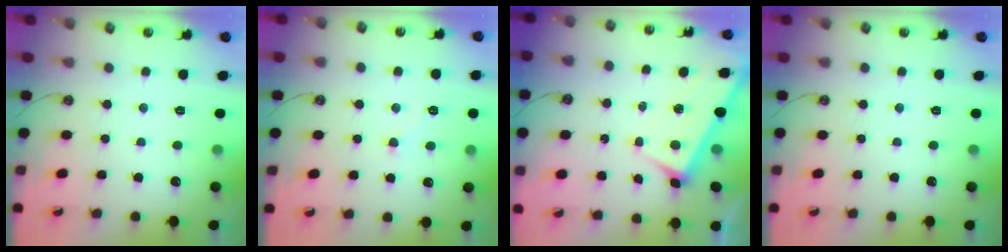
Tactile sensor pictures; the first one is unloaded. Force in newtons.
{"total": 0.5, "press": 0.2, "slide": 0.5}
{"total": 2.5, "press": 2.5, "slide": 0.2}
{"total": 0.0}